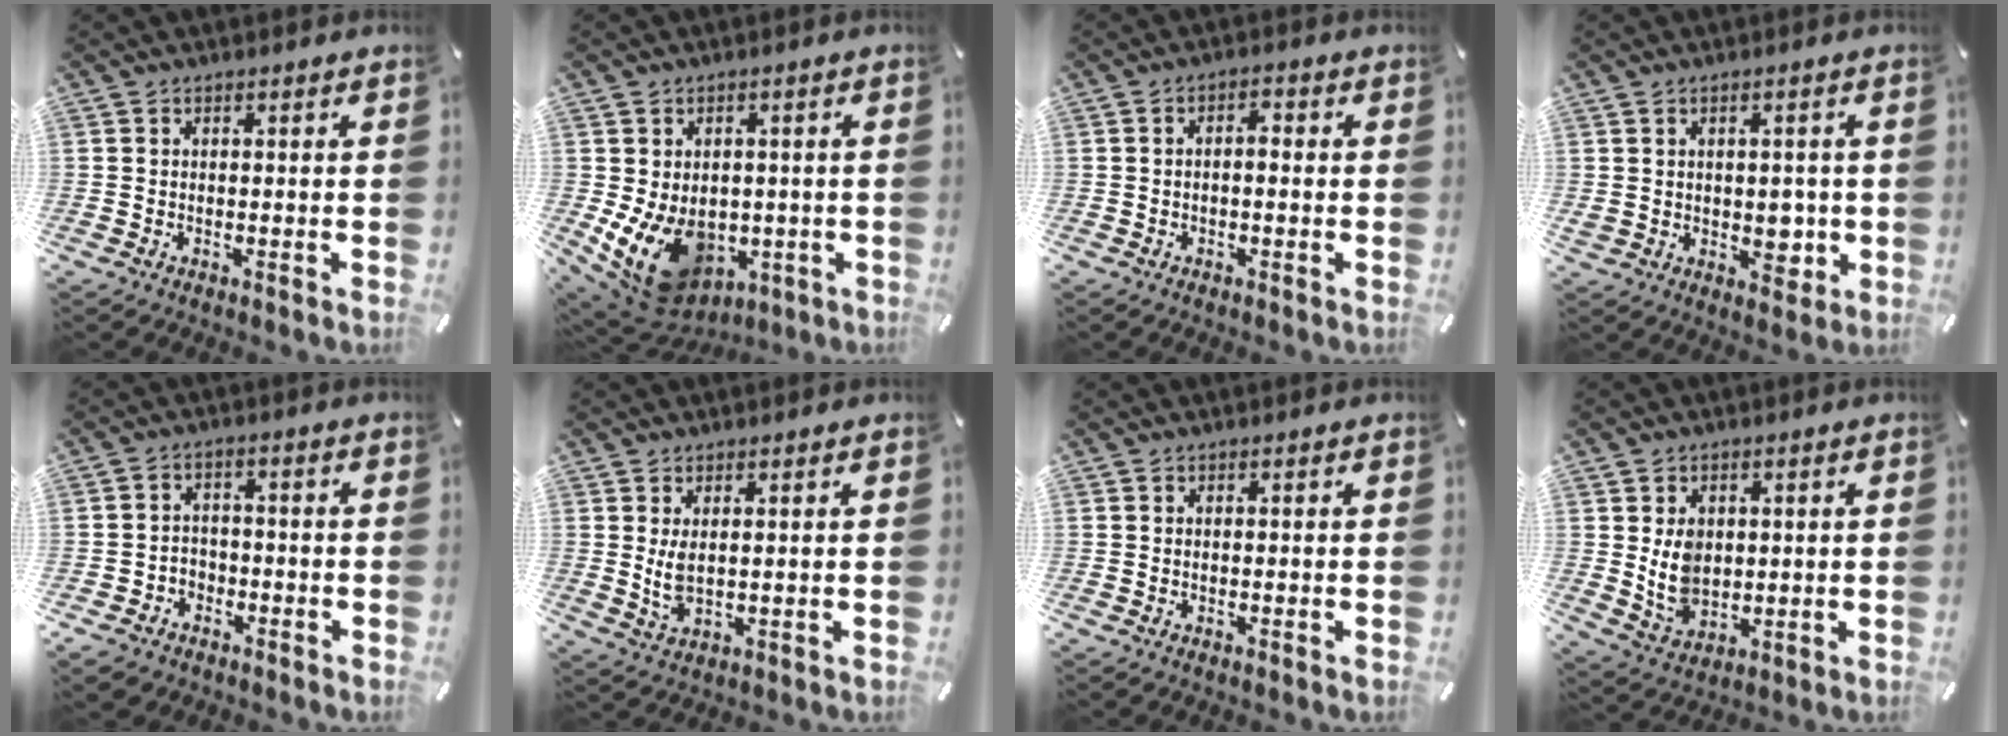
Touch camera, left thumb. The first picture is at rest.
{"total": 12.5, "force": [-3.4, 9.6, 7.2], "torque": [-0.128, -0.003, -0.055]}
{"total": 2.4, "force": [-0.7, 1.3, 1.9], "torque": [-0.036, 0.008, -0.015]}
{"total": 5.6, "force": [-0.1, 4.4, 3.4], "torque": [-0.041, 0.001, 0.001]}
{"total": 4.9, "force": [-3.3, 3.5, 1.0], "torque": [-0.026, 0.016, -0.066]}
{"total": 4.8, "force": [1.2, 2.2, 4.1], "torque": [-0.101, -0.006, 0.018]}
{"total": 0.0}
{"total": 7.2, "force": [1.3, 6.0, 3.8], "torque": [-0.076, -0.006, 0.021]}